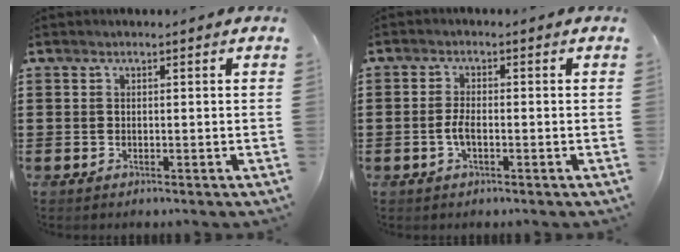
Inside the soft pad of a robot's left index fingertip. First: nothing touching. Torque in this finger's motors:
{"motor_torque": [0.23, 0.22, 0.14, 0.05]}